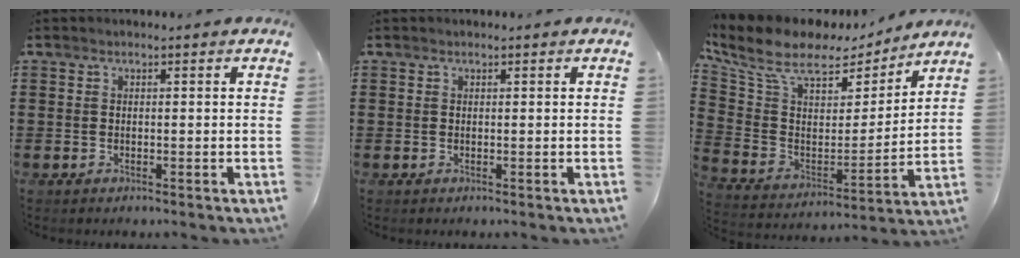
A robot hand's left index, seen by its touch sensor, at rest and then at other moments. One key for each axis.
{"total": 0.0}
{"total": 10.6, "fx": 7.8, "fy": 4.6, "fz": 5.5, "tx": -0.142, "ty": -0.040, "tz": 0.137}